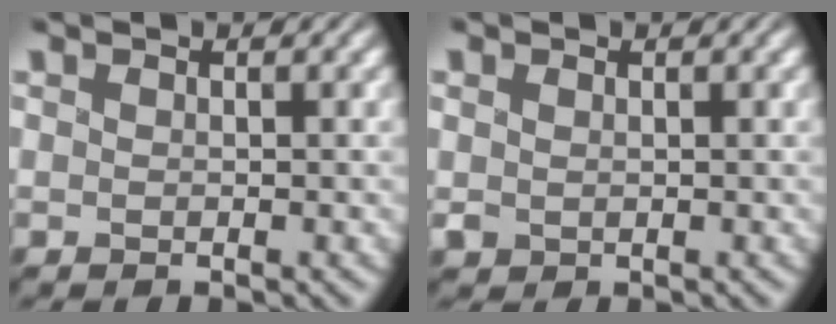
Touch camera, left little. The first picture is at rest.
{"total": 0.9, "force": [0.2, 0.8, 0.2], "torque": [-0.004, -0.003, 0.004]}